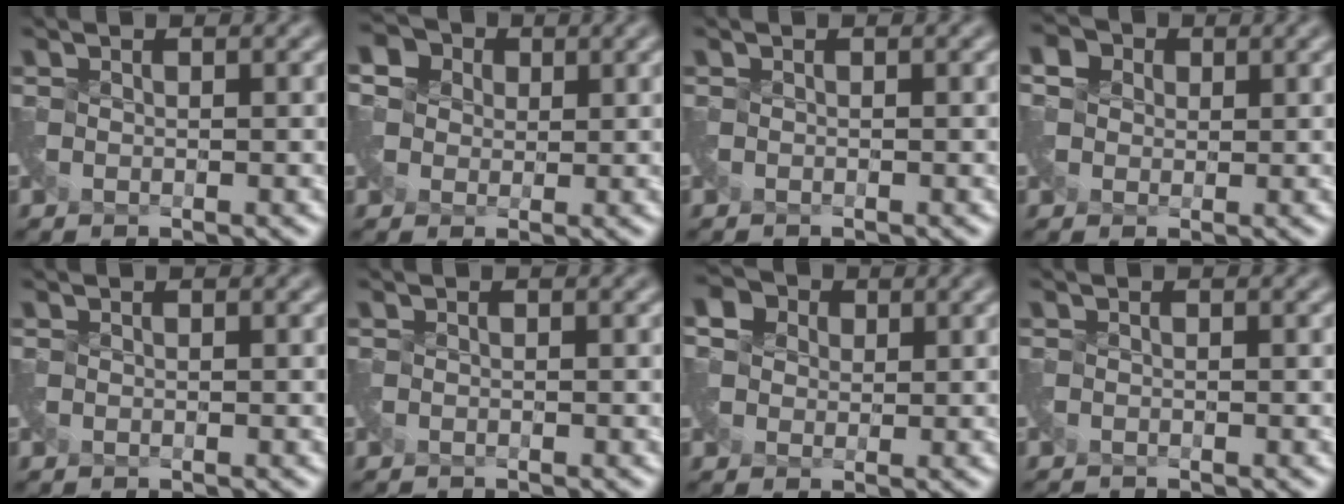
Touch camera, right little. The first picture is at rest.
{"total": 4.6, "force": [1.2, 4.0, 1.9], "torque": [-0.038, 0.031, -0.001]}
{"total": 0.6, "force": [-0.5, -0.2, -0.2], "torque": [0.003, -0.010, -0.014]}
{"total": 3.6, "force": [1.0, 3.1, 1.4], "torque": [-0.029, 0.025, -0.001]}
{"total": 0.0}
{"total": 0.9, "force": [-0.9, -0.2, -0.2], "torque": [0.002, -0.014, -0.021]}
{"total": 5.1, "force": [1.6, 4.2, 2.3], "torque": [-0.040, 0.030, -0.003]}
{"total": 1.3, "force": [-1.2, -0.3, -0.1], "torque": [-0.003, -0.017, -0.029]}